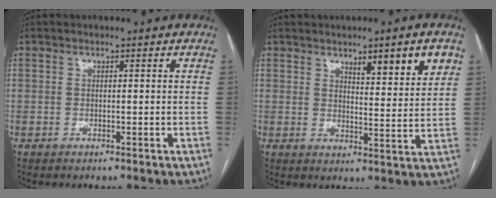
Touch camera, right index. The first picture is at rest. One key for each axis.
{"total": 7.5, "fx": 4.4, "fy": 0.8, "fz": 6.0, "tx": -0.083, "ty": -0.007, "tz": 0.065}